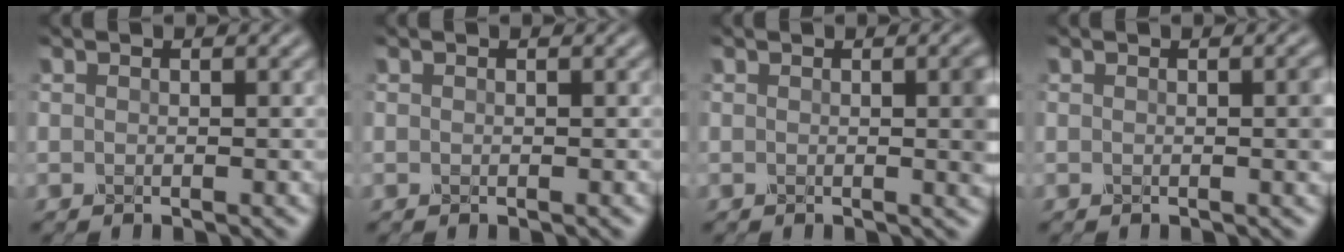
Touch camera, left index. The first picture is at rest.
{"total": 0.0}
{"total": 2.6, "force": [0.1, 0.6, 2.5], "torque": [-0.024, 0.003, -0.002]}
{"total": 1.5, "force": [0.0, 0.3, 1.5], "torque": [-0.016, 0.002, -0.002]}